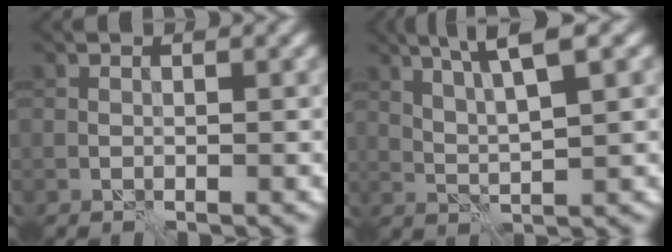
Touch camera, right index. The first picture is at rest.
{"total": 5.5, "force": [2.9, 0.8, 4.6], "torque": [-0.089, 0.009, 0.057]}